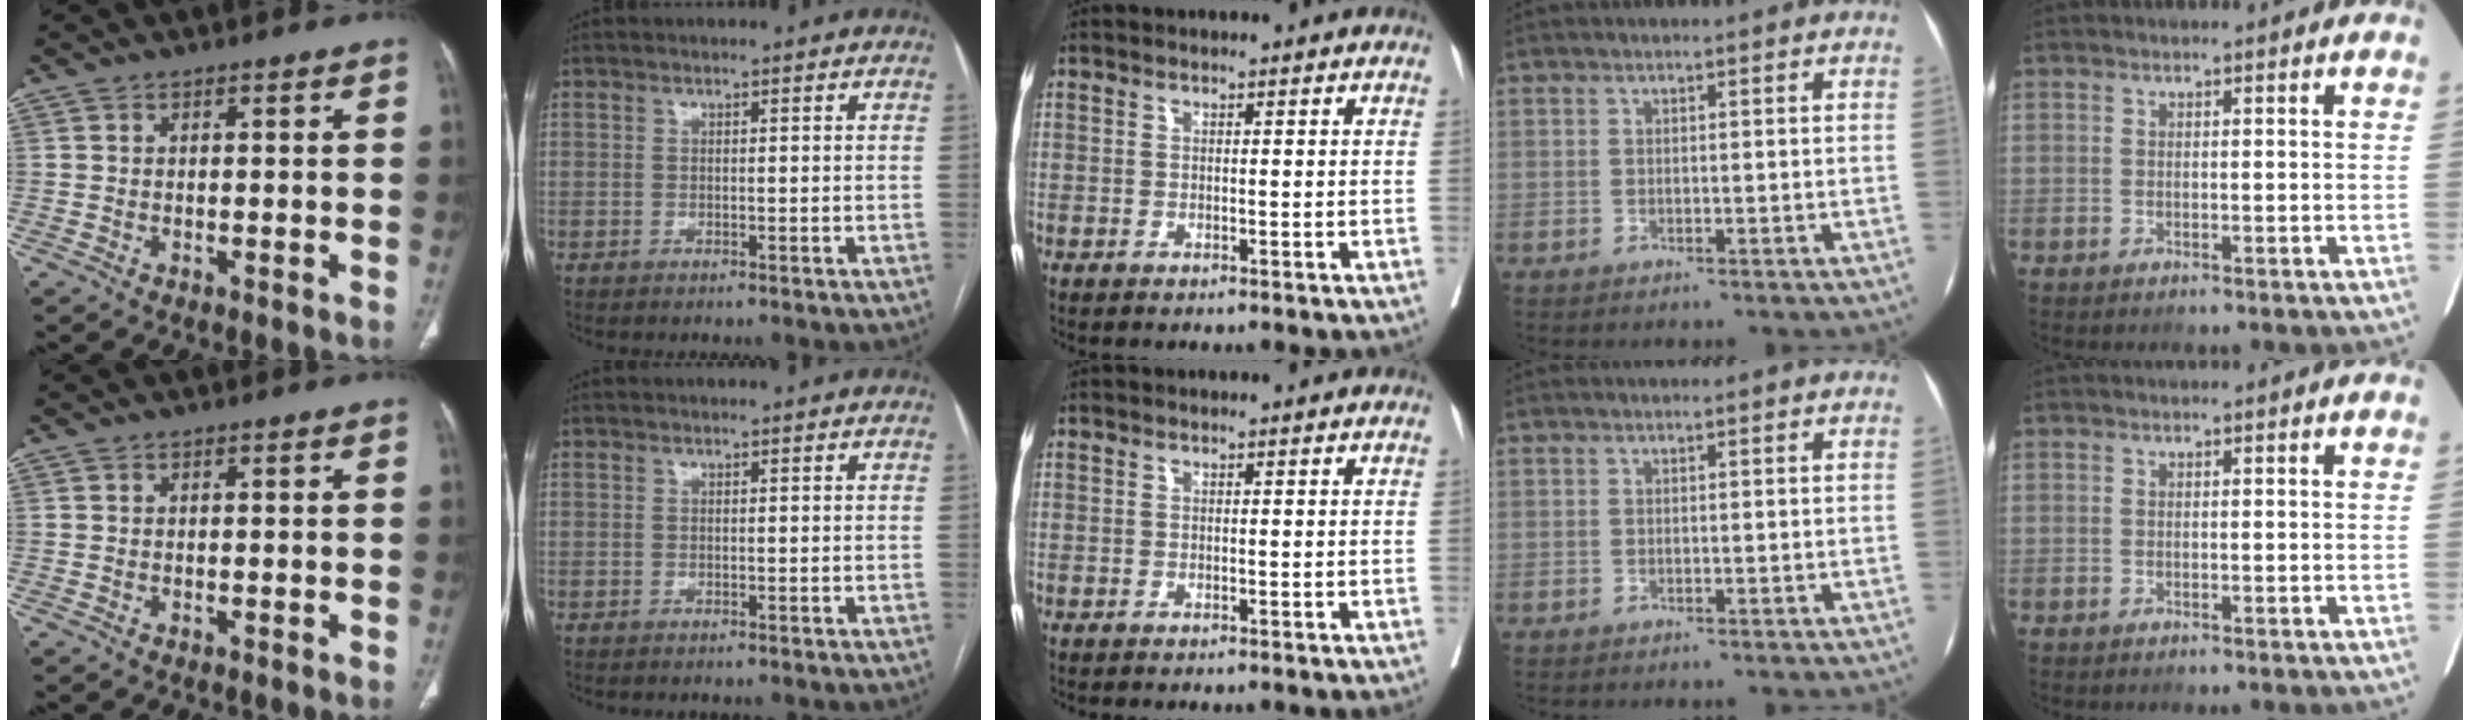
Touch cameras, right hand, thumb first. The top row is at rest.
{}